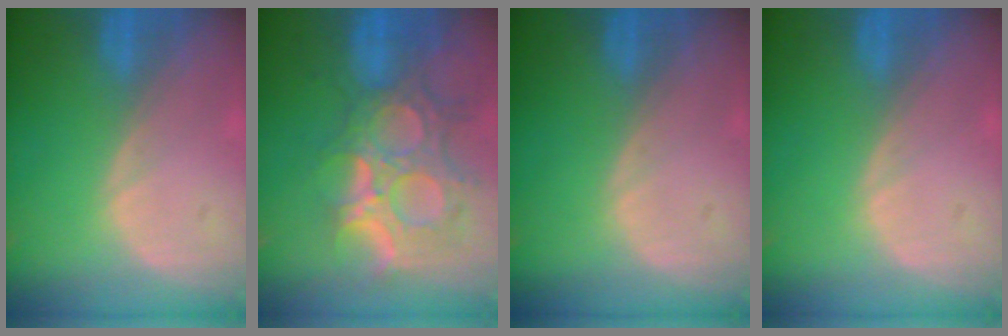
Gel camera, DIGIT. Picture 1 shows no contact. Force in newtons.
{"total": 12.9, "press": 11.1, "slide": 6.7}
{"total": 0.0}
{"total": 0.0}